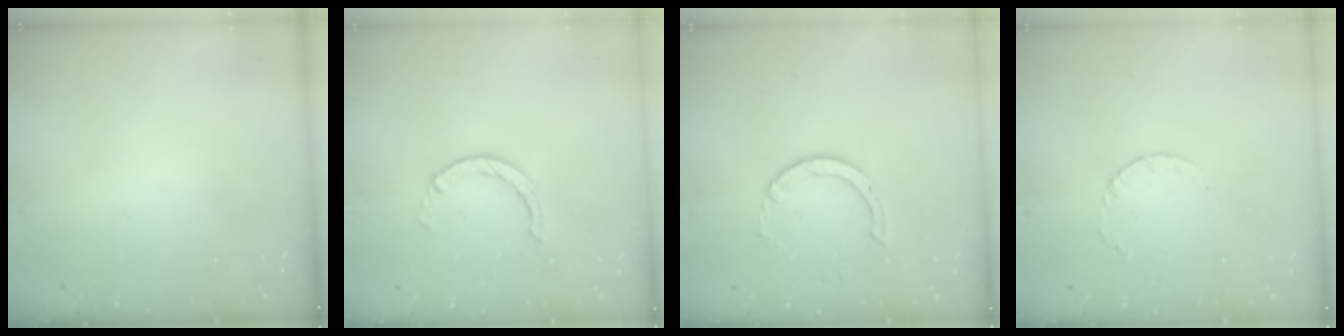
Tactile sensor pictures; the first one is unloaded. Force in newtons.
{"total": 1.4, "press": 1.4, "slide": 0.3}
{"total": 1.7, "press": 1.7, "slide": 0.1}
{"total": 3.2, "press": 3.2, "slide": 0.4}